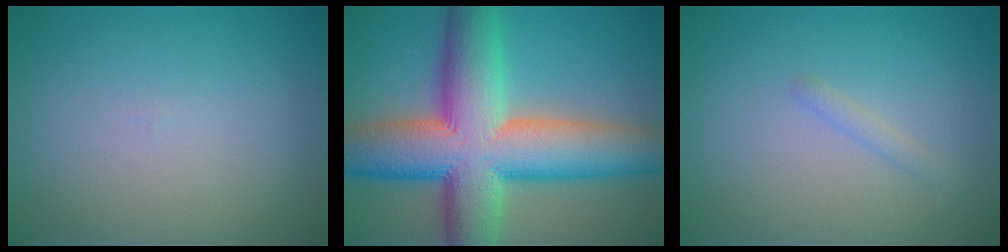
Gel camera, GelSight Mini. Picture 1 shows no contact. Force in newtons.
{"total": 15.0, "press": 14.9, "slide": 0.6}
{"total": 0.9, "press": 0.9, "slide": 0.0}